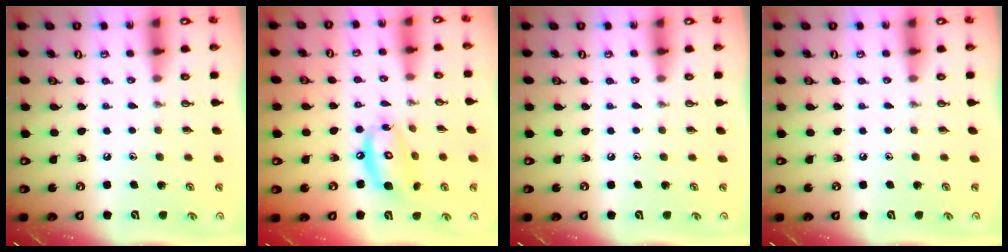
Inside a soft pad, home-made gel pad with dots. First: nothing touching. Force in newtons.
{"total": 12.2, "press": 12.1, "slide": 1.2}
{"total": 0.0}
{"total": 0.0}